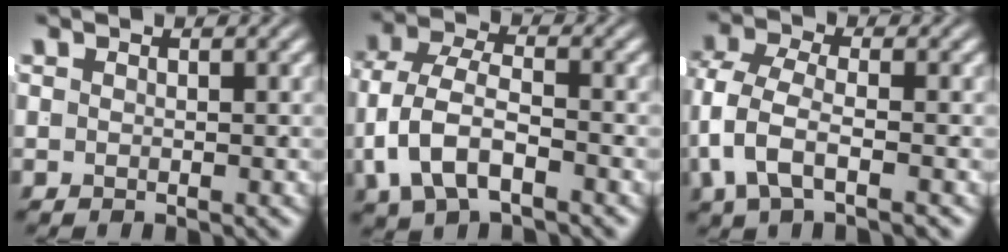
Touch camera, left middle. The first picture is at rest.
{"total": 6.4, "force": [-1.3, 4.3, 4.6], "torque": [-0.115, -0.030, -0.006]}
{"total": 5.3, "force": [-1.5, 3.3, 3.9], "torque": [-0.105, -0.030, -0.012]}